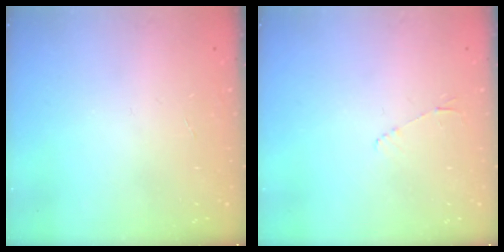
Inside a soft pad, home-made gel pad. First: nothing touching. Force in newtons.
{"total": 4.0, "press": 4.0, "slide": 0.6}